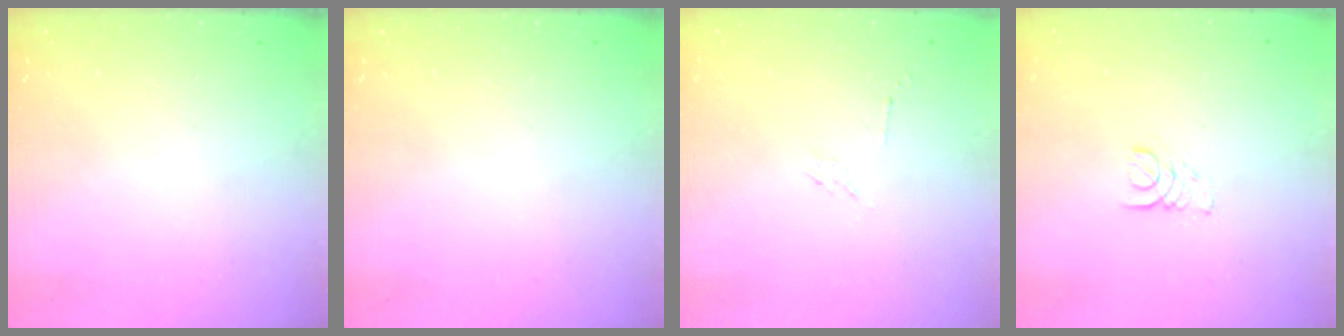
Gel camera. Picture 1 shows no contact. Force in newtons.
{"total": 0.0}
{"total": 2.3, "press": 2.3, "slide": 0.4}
{"total": 1.6, "press": 1.6, "slide": 0.1}